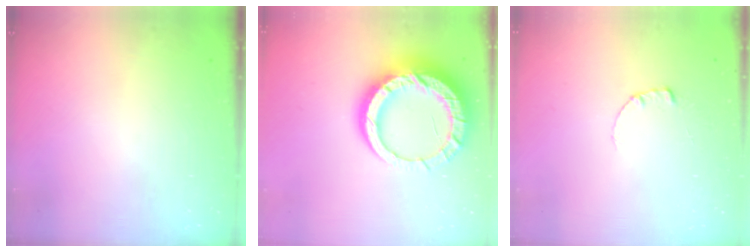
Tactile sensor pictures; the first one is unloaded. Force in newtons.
{"total": 18.7, "press": 18.6, "slide": 1.5}
{"total": 0.6, "press": 0.5, "slide": 0.2}